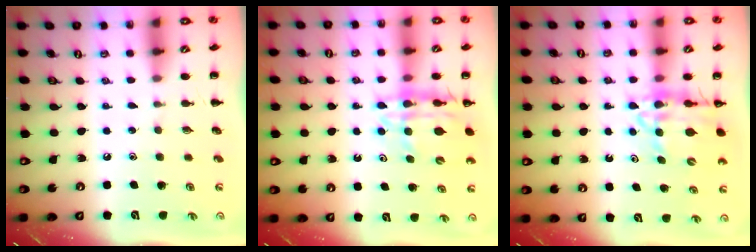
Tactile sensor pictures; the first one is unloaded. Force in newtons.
{"total": 12.9, "press": 12.4, "slide": 3.7}
{"total": 13.5, "press": 12.9, "slide": 3.9}